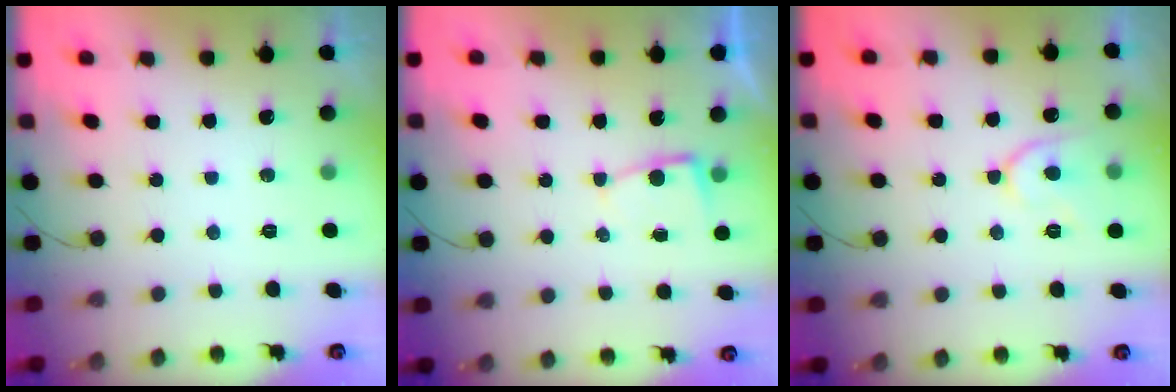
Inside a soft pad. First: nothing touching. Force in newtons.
{"total": 2.4, "press": 2.4, "slide": 0.3}
{"total": 9.2, "press": 9.2, "slide": 1.2}